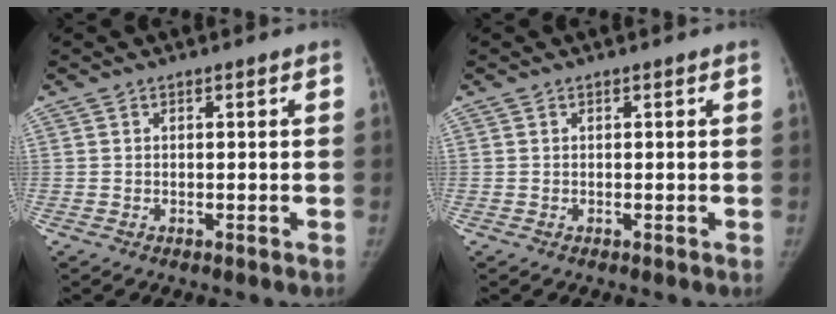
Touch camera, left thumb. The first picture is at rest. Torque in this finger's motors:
{"motor_torque": [0.01, 0.03, 0.28, -0.12, 0.03]}